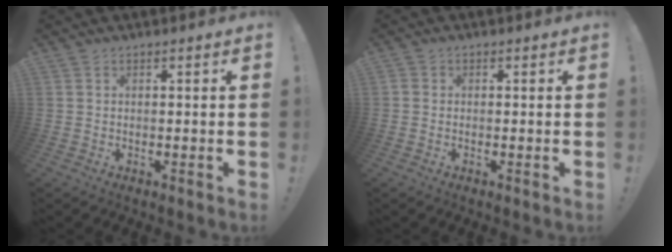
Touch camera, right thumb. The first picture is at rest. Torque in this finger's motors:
{"motor_torque": [0.02, 0.17, -0.04, -0.04, 0.00]}